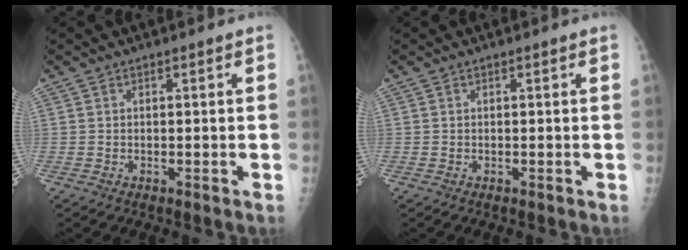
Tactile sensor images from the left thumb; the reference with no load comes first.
{"total": 0.0}